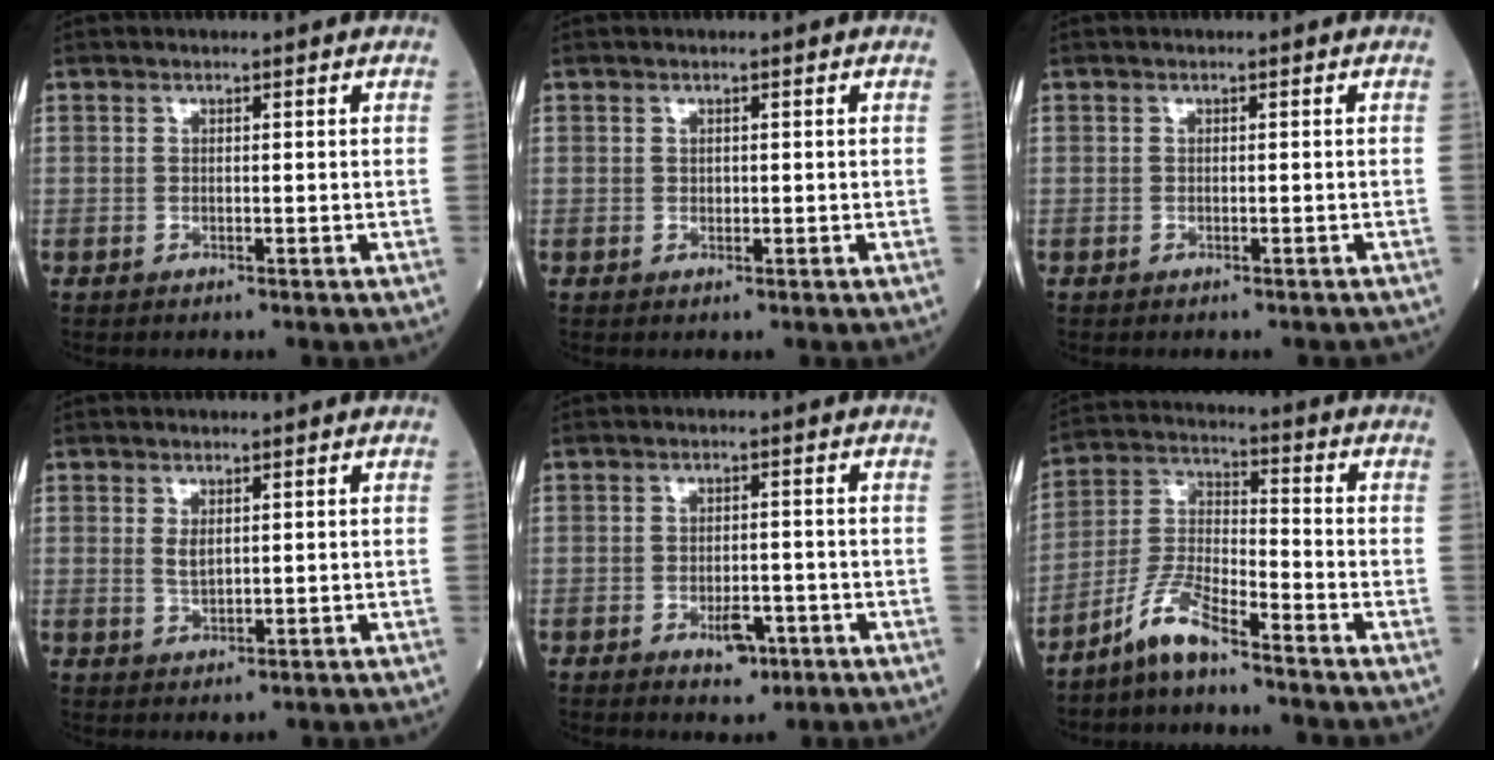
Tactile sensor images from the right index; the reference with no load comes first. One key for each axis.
{"total": 0.5, "fx": 0.1, "fy": 0.4, "fz": 0.3, "tx": -0.002, "ty": 0.000, "tz": 0.002}
{"total": 0.6, "fx": -0.5, "fy": 0.3, "fz": 0.1, "tx": -0.001, "ty": 0.001, "tz": -0.009}
{"total": 2.1, "fx": 0.7, "fy": 0.9, "fz": 1.7, "tx": -0.033, "ty": -0.007, "tz": 0.019}
{"total": 3.8, "fx": -1.8, "fy": 2.0, "fz": 2.7, "tx": -0.038, "ty": 0.004, "tz": -0.018}
{"total": 7.7, "fx": -6.1, "fy": 1.1, "fz": 4.6, "tx": -0.104, "ty": -0.007, "tz": -0.126}